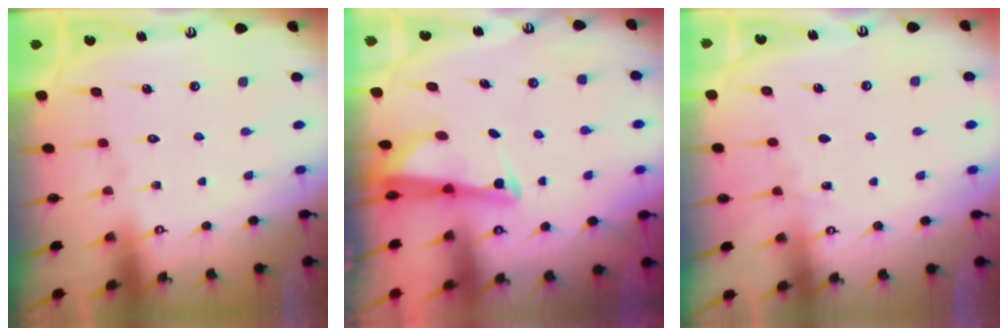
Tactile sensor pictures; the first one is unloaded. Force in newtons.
{"total": 2.4, "press": 2.4, "slide": 0.5}
{"total": 2.7, "press": 2.7, "slide": 0.4}